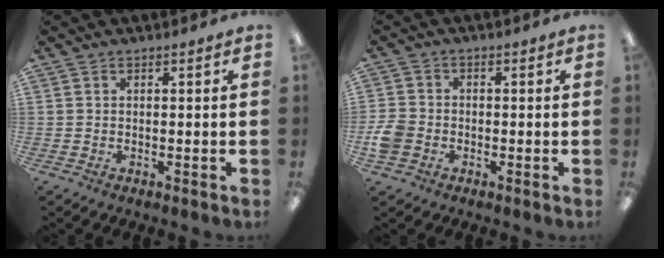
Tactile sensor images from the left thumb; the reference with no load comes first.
{"total": 5.2, "force": [-1.8, 4.1, 2.6], "torque": [-0.051, 0.012, -0.032]}